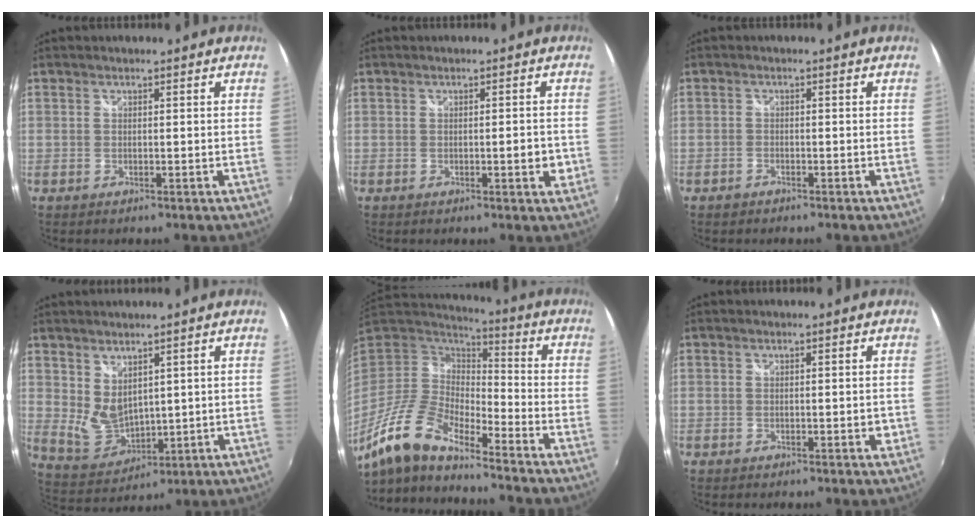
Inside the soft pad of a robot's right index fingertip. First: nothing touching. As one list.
[{"total": 2.6, "force": [-0.6, 0.9, 2.4], "torque": [-0.032, 0.002, -0.004]}, {"total": 1.5, "force": [-1.2, 0.9, 0.1], "torque": [-0.007, -0.002, -0.021]}, {"total": 7.0, "force": [3.1, 4.7, 4.2], "torque": [-0.076, -0.007, 0.078]}, {"total": 15.0, "force": [-11.0, 4.4, 9.2], "torque": [-0.184, -0.020, -0.217]}, {"total": 1.1, "force": [-0.2, 0.6, 0.9], "torque": [-0.010, 0.004, 0.000]}]